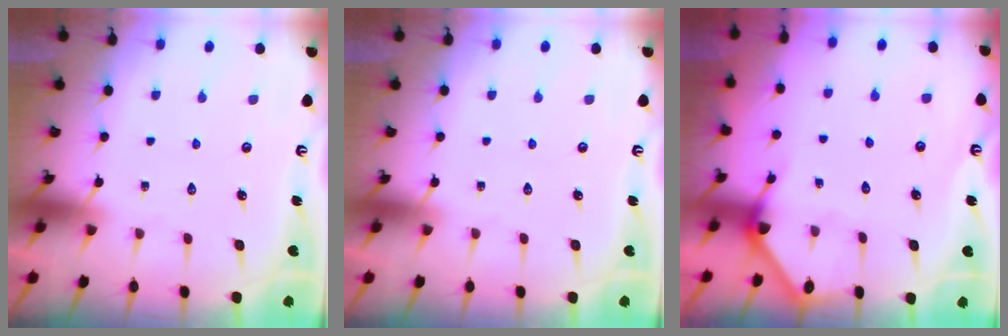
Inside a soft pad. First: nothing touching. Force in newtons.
{"total": 0.0}
{"total": 2.7, "press": 2.7, "slide": 0.1}